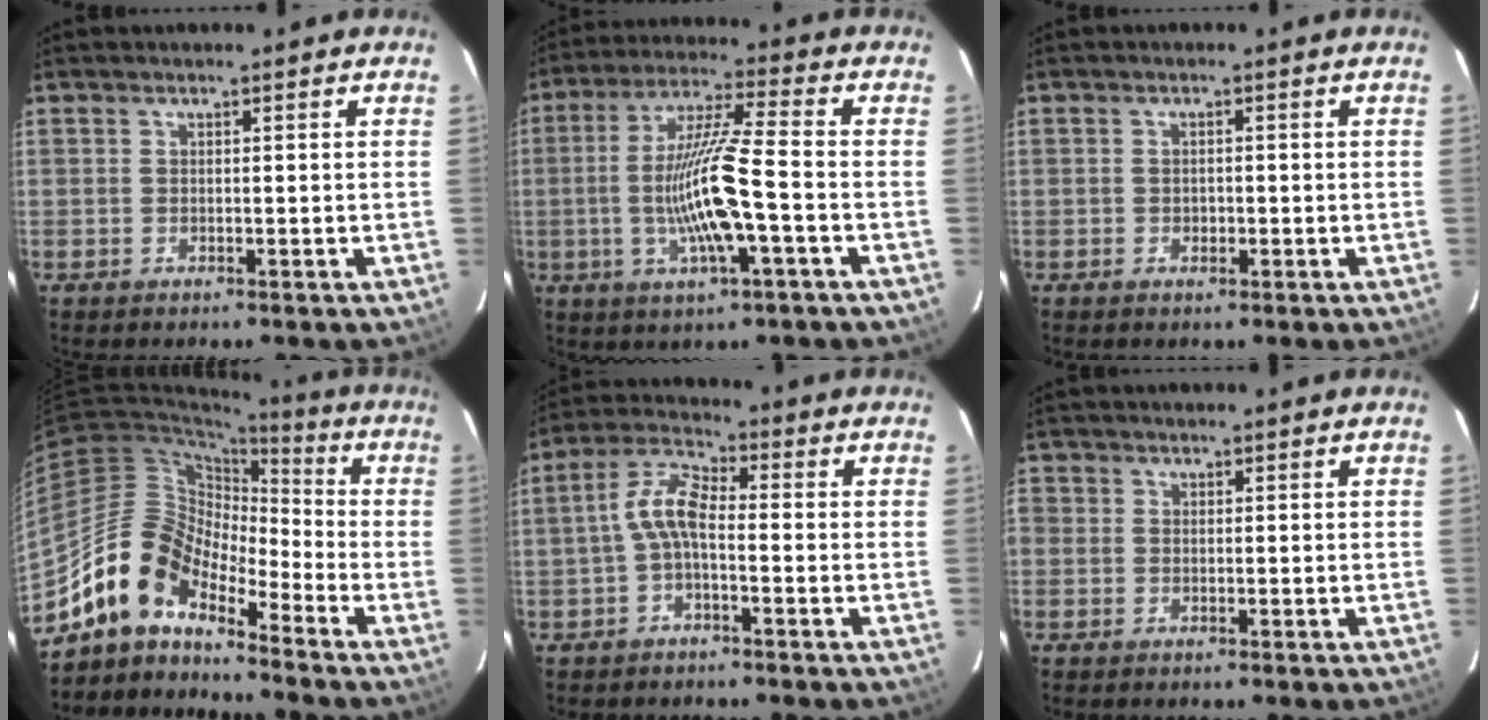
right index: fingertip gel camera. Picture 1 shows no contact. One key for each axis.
{"total": 13.9, "fx": -3.2, "fy": 1.1, "fz": 13.5, "tx": -0.263, "ty": -0.003, "tz": -0.060}
{"total": 1.4, "fx": -0.4, "fy": 1.1, "fz": 0.6, "tx": -0.009, "ty": 0.003, "tz": -0.006}
{"total": 11.9, "fx": -9.9, "fy": 4.8, "fz": 4.6, "tx": -0.080, "ty": 0.023, "tz": -0.200}
{"total": 6.0, "fx": -1.6, "fy": 2.4, "fz": 5.3, "tx": -0.120, "ty": 0.021, "tz": -0.036}
{"total": 1.6, "fx": -0.4, "fy": 1.4, "fz": 0.4, "tx": -0.008, "ty": 0.000, "tz": -0.014}